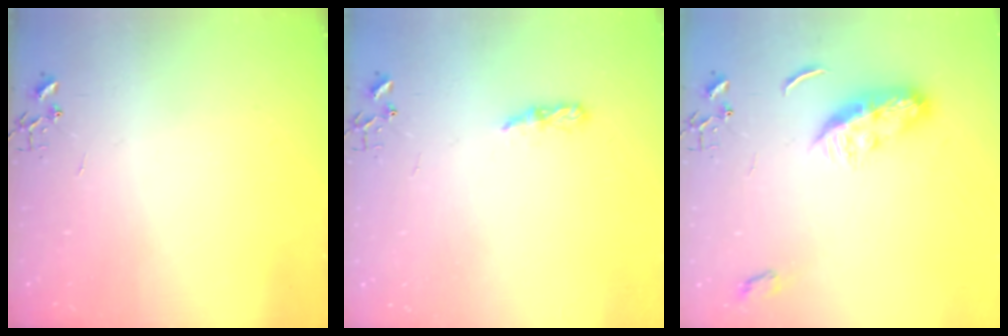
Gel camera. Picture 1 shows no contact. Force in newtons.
{"total": 5.0, "press": 4.9, "slide": 0.5}
{"total": 9.5, "press": 9.5, "slide": 0.2}